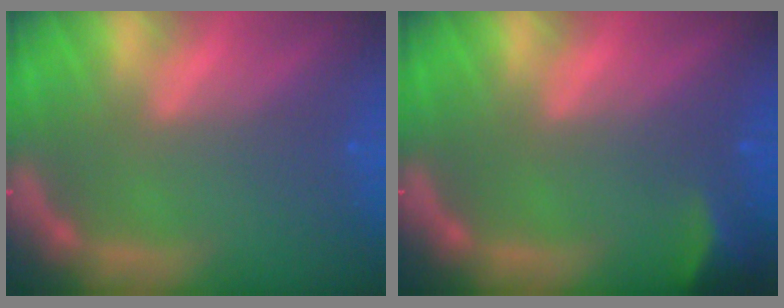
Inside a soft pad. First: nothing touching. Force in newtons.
{"total": 2.9}